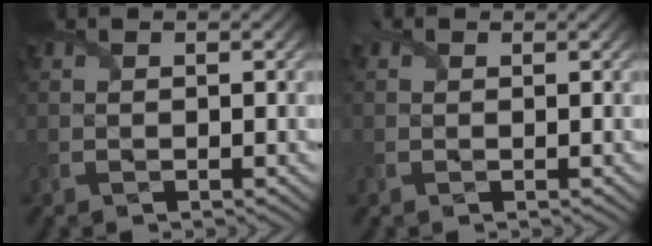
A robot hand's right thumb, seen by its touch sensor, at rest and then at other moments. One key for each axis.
{"total": 0.8, "fx": 0.5, "fy": 0.6, "fz": 0.1, "tx": -0.001, "ty": -0.001, "tz": 0.003}